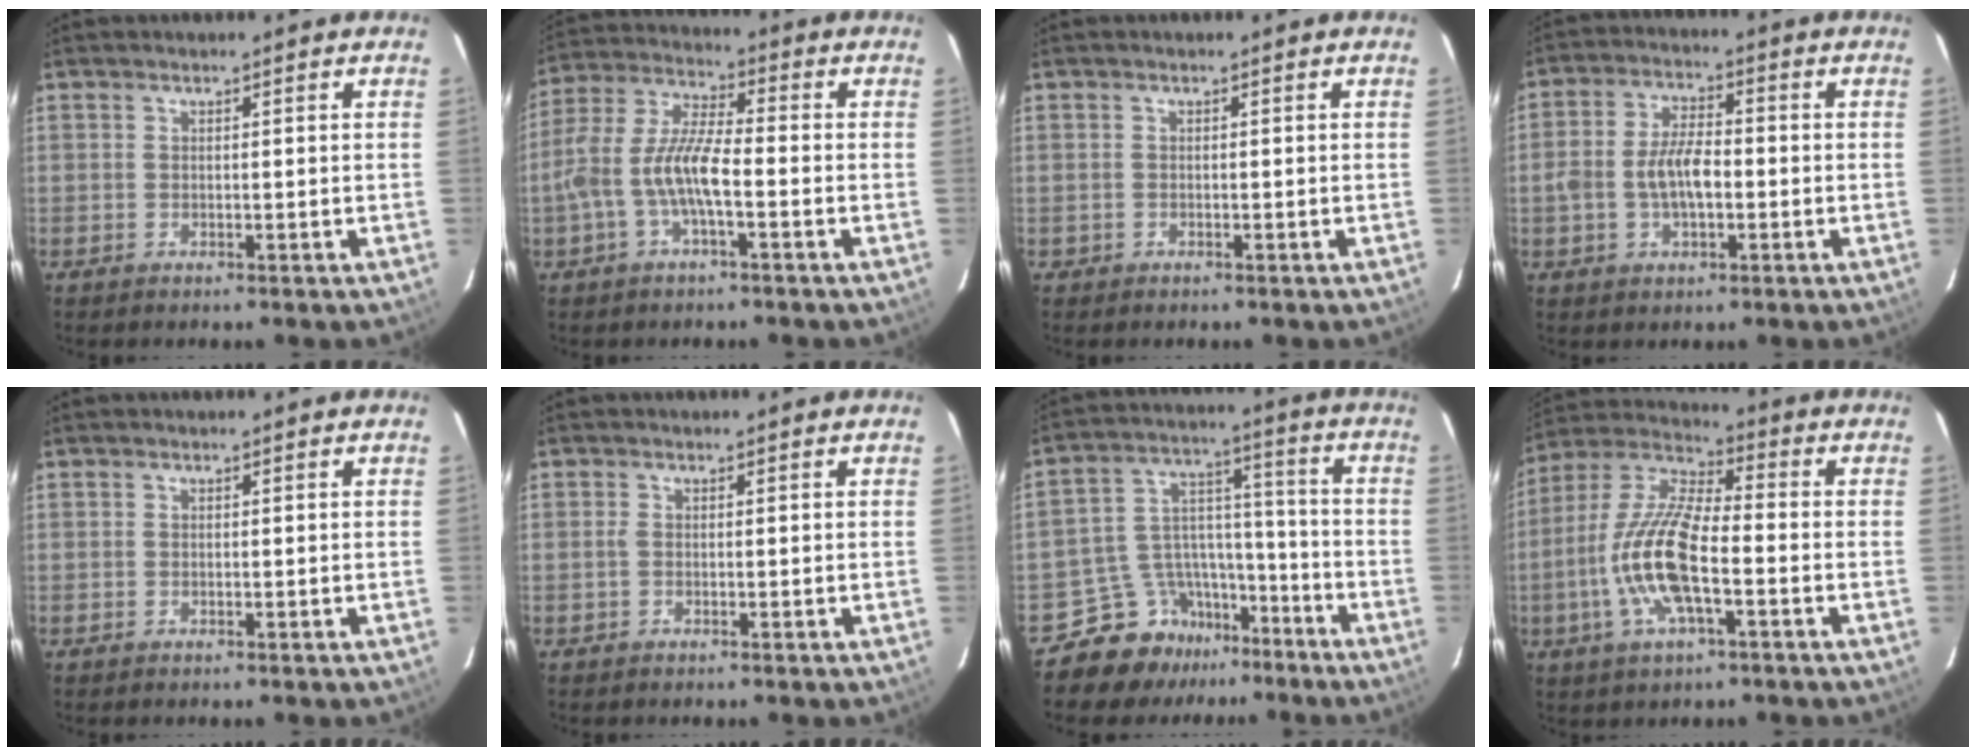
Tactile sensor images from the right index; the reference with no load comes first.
{"total": 10.4, "force": [-3.0, 2.9, 9.6], "torque": [-0.212, 0.008, -0.059]}
{"total": 0.6, "force": [-0.4, 0.5, -0.1], "torque": [0.000, 0.002, -0.006]}
{"total": 7.5, "force": [-1.4, 3.8, 6.4], "torque": [-0.126, 0.011, -0.022]}
{"total": 0.0}
{"total": 0.7, "force": [0.0, 0.4, 0.6], "torque": [-0.015, 0.000, -0.003]}
{"total": 11.1, "force": [-9.1, 6.4, 1.0], "torque": [-0.033, 0.066, -0.151]}
{"total": 15.1, "force": [-4.2, 4.9, 13.7], "torque": [-0.283, -0.001, -0.086]}